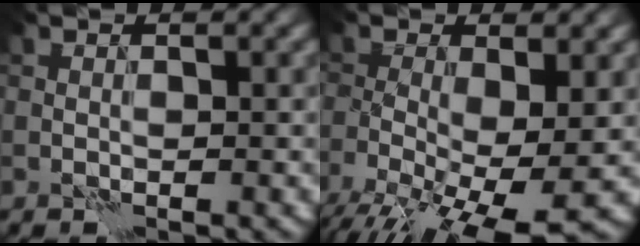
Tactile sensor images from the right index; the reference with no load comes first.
{"total": 9.8, "force": [-4.4, 3.7, 8.0], "torque": [-0.147, -0.032, -0.076]}